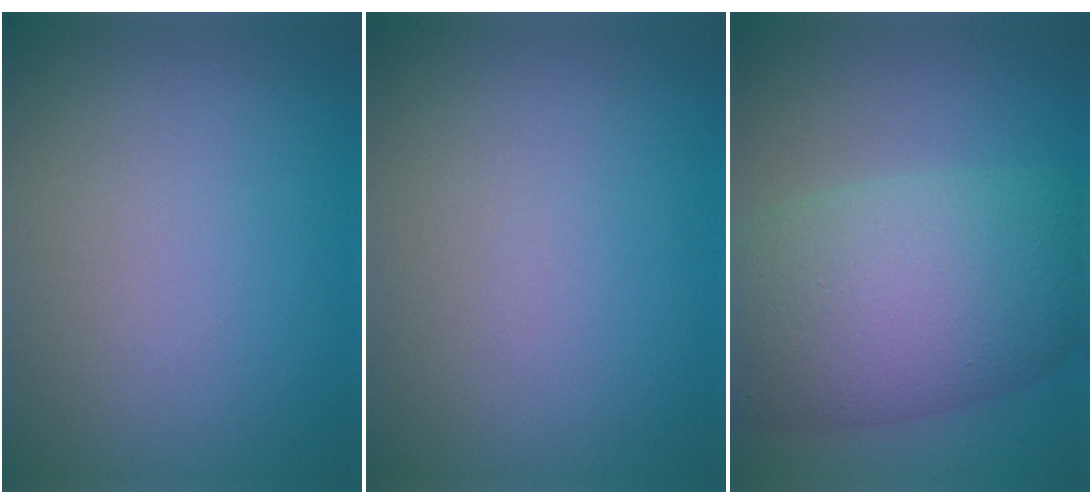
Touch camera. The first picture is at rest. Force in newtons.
{"total": 0.0}
{"total": 11.4, "press": 11.4, "slide": 0.5}